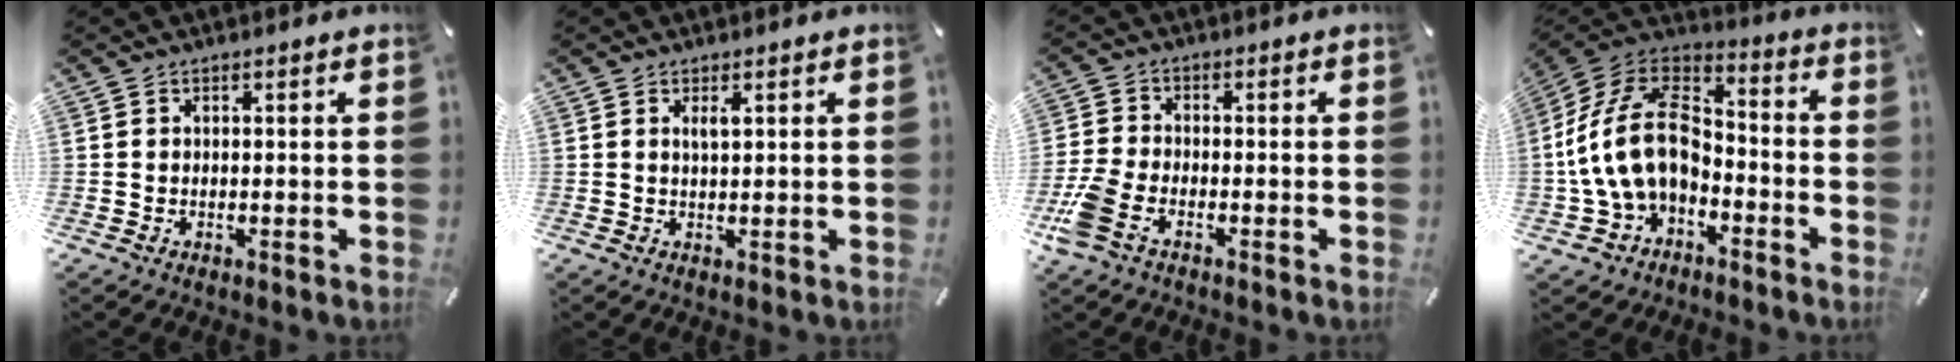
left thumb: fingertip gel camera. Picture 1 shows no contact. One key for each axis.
{"total": 1.4, "fx": 0.7, "fy": 0.3, "fz": 1.1, "tx": -0.024, "ty": 0.002, "tz": 0.011}
{"total": 6.6, "fx": -3.3, "fy": 3.8, "fz": 4.3, "tx": -0.111, "ty": 0.004, "tz": -0.066}
{"total": 17.8, "fx": -3.5, "fy": 12.5, "fz": 12.2, "tx": -0.260, "ty": 0.032, "tz": -0.062}